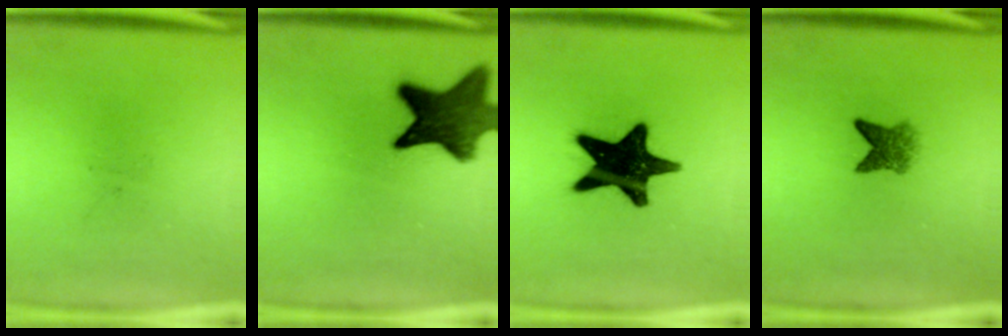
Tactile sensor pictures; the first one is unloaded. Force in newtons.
{"total": 12.2}
{"total": 17.9}
{"total": 3.4}